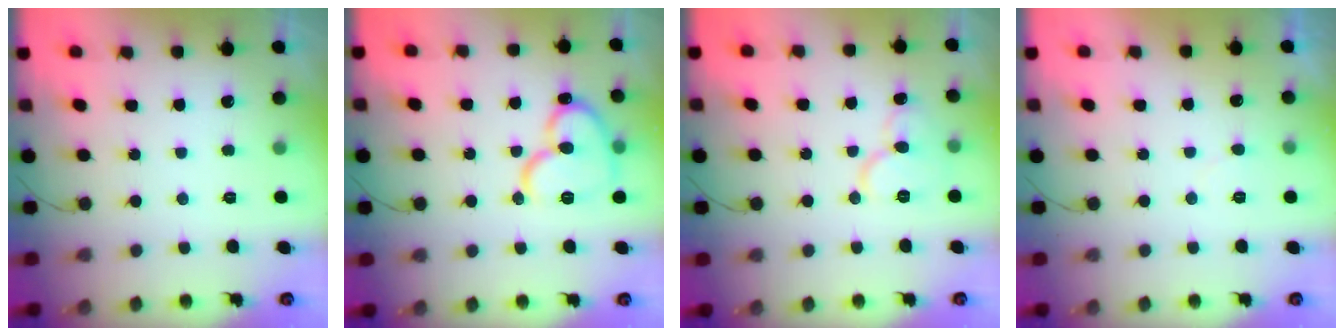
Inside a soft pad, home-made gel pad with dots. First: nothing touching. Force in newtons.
{"total": 14.8, "press": 14.7, "slide": 1.3}
{"total": 9.0, "press": 8.9, "slide": 1.0}
{"total": 4.0, "press": 4.0, "slide": 0.5}